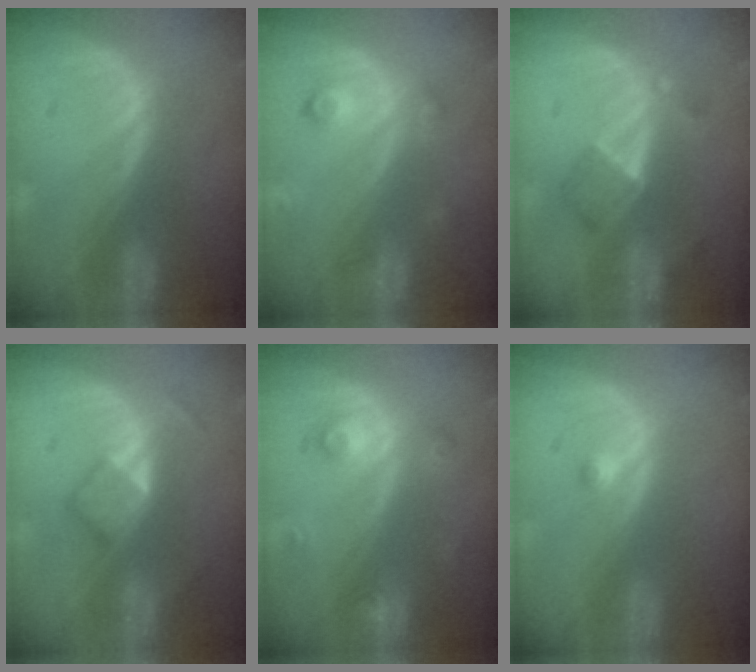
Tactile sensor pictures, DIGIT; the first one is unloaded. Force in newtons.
{"total": 3.7, "press": 3.5, "slide": 1.4}
{"total": 5.6, "press": 4.9, "slide": 2.7}
{"total": 4.3, "press": 4.3, "slide": 0.4}
{"total": 3.4, "press": 3.1, "slide": 1.2}
{"total": 1.1, "press": 0.9, "slide": 0.5}